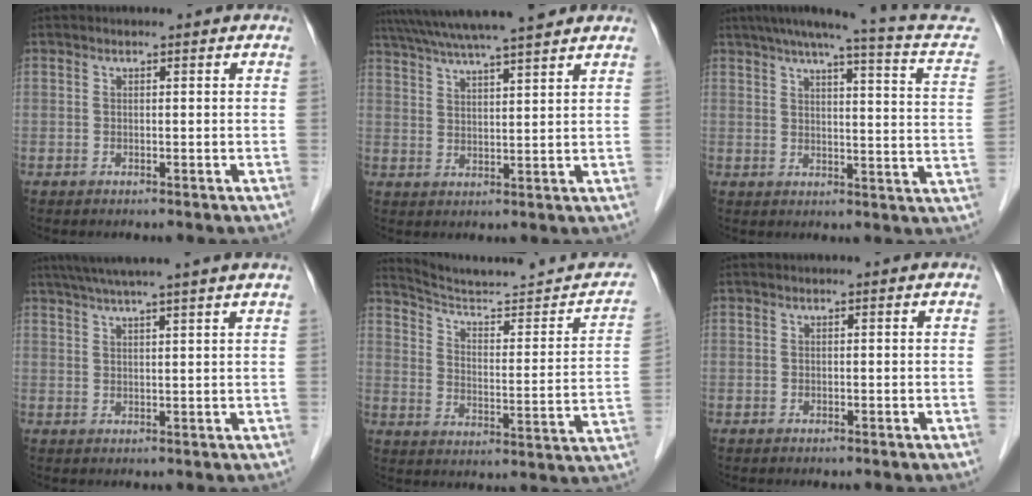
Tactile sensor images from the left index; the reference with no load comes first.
{"total": 15.2, "force": [13.1, 0.5, 7.6], "torque": [-0.139, 0.031, 0.198]}
{"total": 17.9, "force": [15.5, -0.1, 9.0], "torque": [-0.128, -0.034, 0.169]}
{"total": 9.7, "force": [7.9, -1.6, 5.4], "torque": [-0.082, 0.026, 0.106]}
{"total": 17.6, "force": [16.5, 0.9, 5.9], "torque": [-0.082, -0.035, 0.237]}
{"total": 0.0}